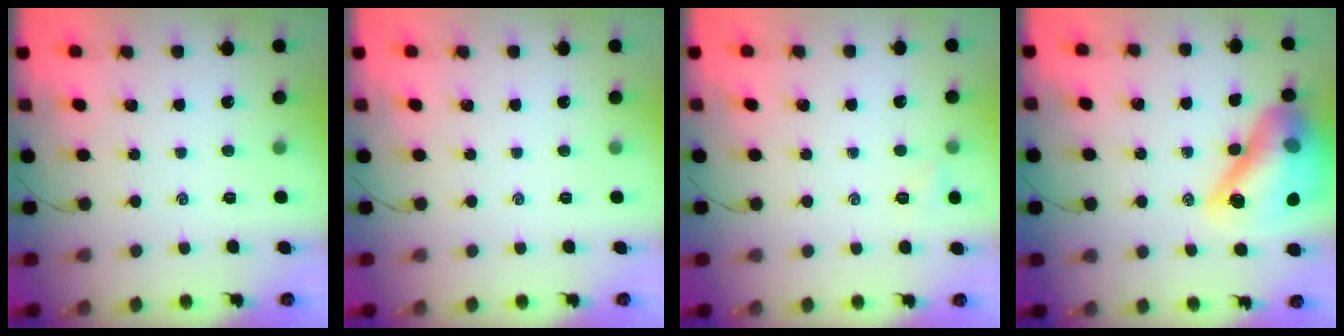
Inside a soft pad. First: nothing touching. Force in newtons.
{"total": 0.0}
{"total": 3.5, "press": 3.3, "slide": 1.2}
{"total": 20.3, "press": 19.9, "slide": 4.0}